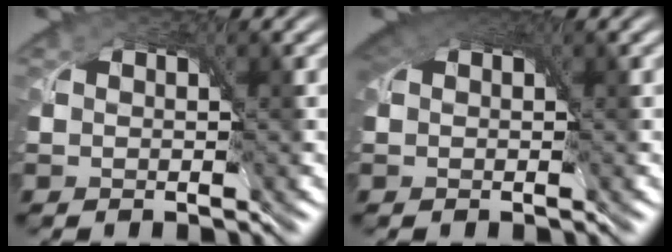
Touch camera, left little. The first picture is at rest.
{"total": 4.0, "force": [2.0, 2.4, 2.5], "torque": [-0.049, 0.009, 0.023]}